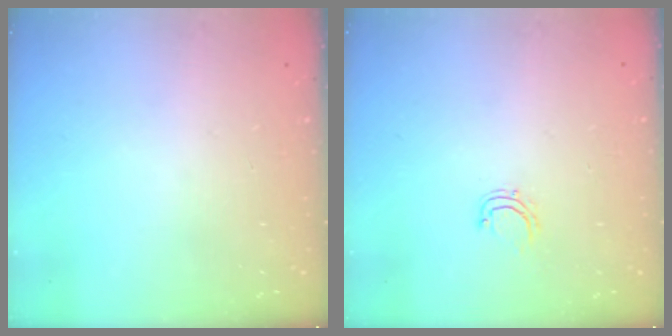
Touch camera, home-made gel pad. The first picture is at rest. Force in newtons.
{"total": 4.7, "press": 4.7, "slide": 0.3}